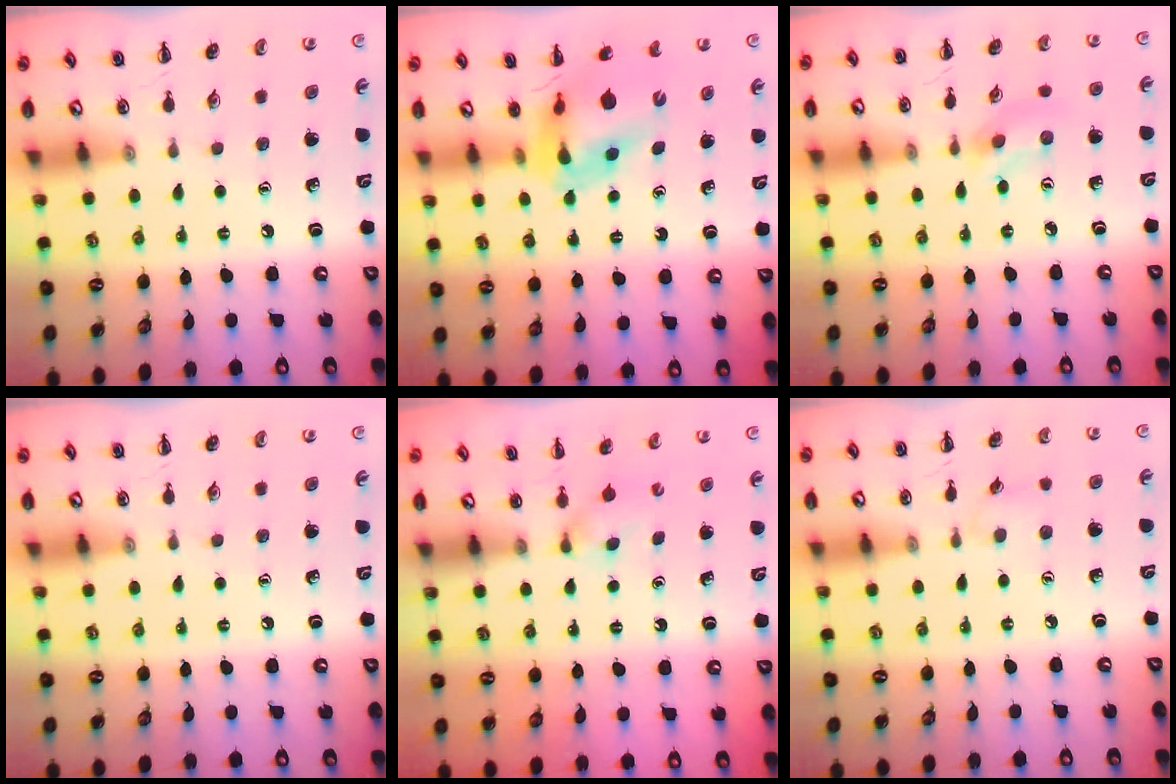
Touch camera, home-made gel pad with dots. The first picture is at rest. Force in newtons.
{"total": 9.3, "press": 8.9, "slide": 2.8}
{"total": 2.8, "press": 2.7, "slide": 0.9}
{"total": 0.0}
{"total": 3.5, "press": 3.4, "slide": 0.9}
{"total": 3.9, "press": 3.6, "slide": 1.5}